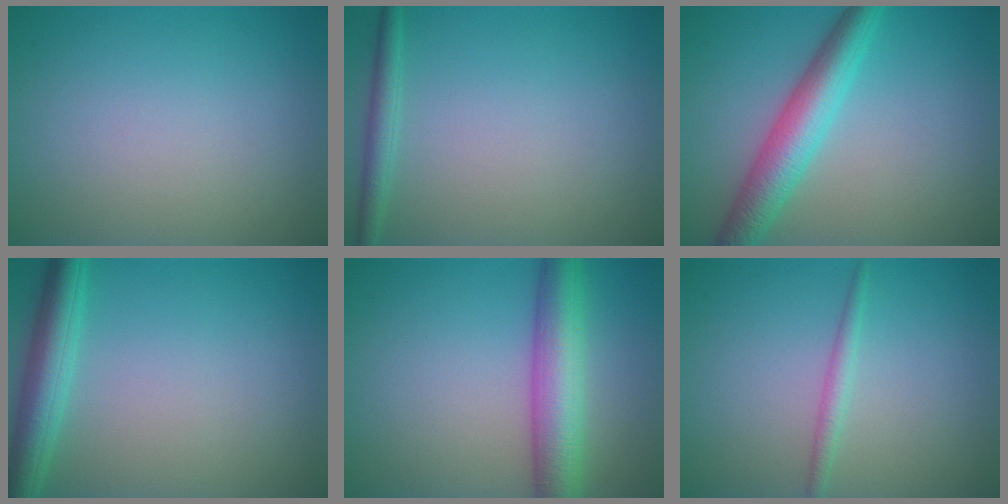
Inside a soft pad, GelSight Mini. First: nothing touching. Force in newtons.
{"total": 1.7, "press": 1.7, "slide": 0.1}
{"total": 5.2, "press": 5.2, "slide": 0.1}
{"total": 4.3, "press": 4.3, "slide": 0.2}
{"total": 6.5, "press": 6.5, "slide": 0.2}
{"total": 1.4, "press": 1.4, "slide": 0.1}